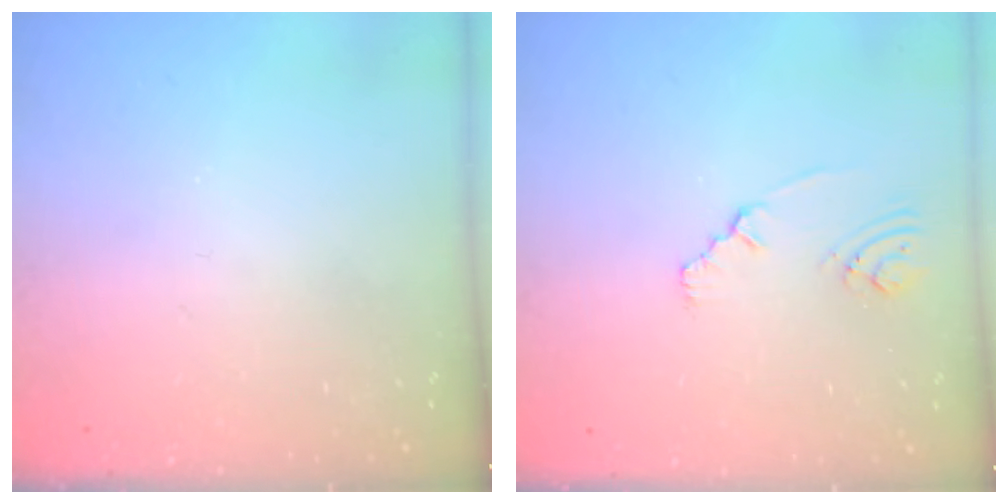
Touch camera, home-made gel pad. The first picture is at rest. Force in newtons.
{"total": 1.7, "press": 1.7, "slide": 0.4}